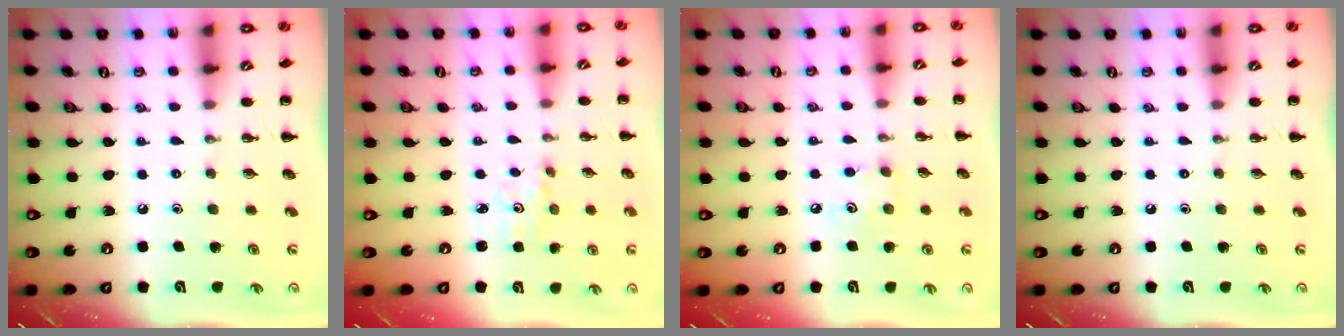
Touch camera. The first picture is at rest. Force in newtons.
{"total": 2.1, "press": 2.0, "slide": 0.7}
{"total": 4.4, "press": 4.2, "slide": 1.1}
{"total": 0.0}